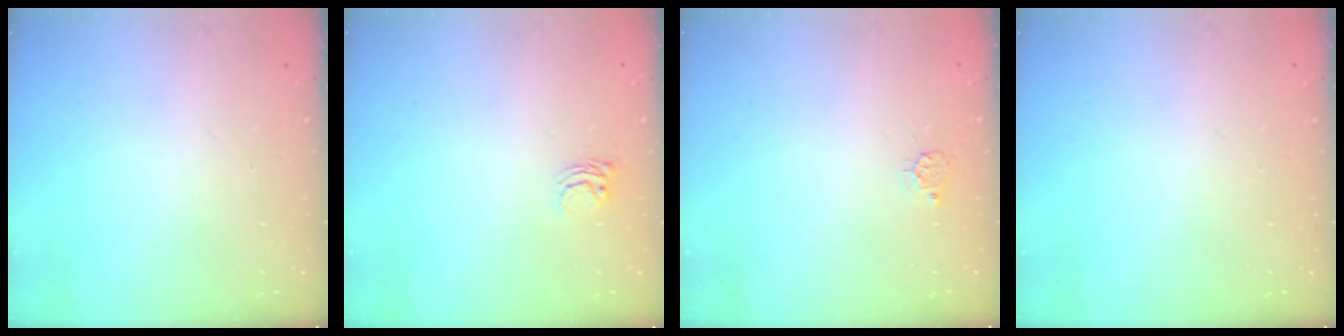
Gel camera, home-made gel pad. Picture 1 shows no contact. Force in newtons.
{"total": 3.7, "press": 3.7, "slide": 0.2}
{"total": 3.7, "press": 3.7, "slide": 0.3}
{"total": 0.0}